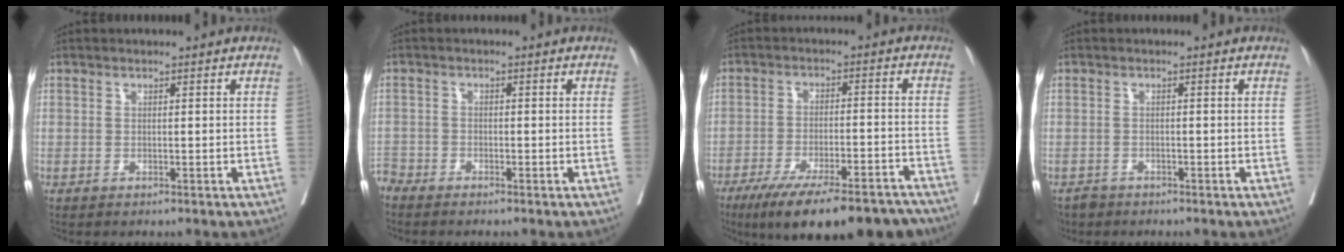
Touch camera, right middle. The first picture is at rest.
{"total": 2.7, "force": [-2.6, 0.7, 0.1], "torque": [-0.002, -0.006, -0.051]}
{"total": 18.8, "force": [-15.1, 4.0, 10.4], "torque": [-0.128, -0.004, -0.221]}
{"total": 2.3, "force": [-1.8, 1.5, 0.1], "torque": [-0.007, 0.001, -0.030]}